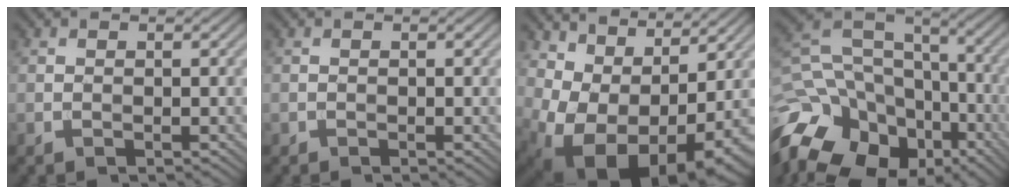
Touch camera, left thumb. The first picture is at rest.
{"total": 0.0}
{"total": 12.0, "force": [1.5, 7.5, 9.3], "torque": [-0.181, -0.022, 0.054]}
{"total": 21.7, "force": [-12.3, 15.5, 9.0], "torque": [-0.215, -0.045, -0.191]}